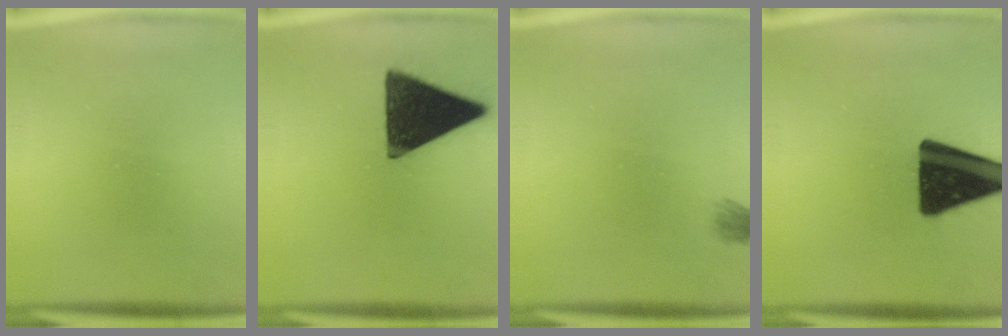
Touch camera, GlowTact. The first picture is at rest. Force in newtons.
{"total": 16.2}
{"total": 1.9}
{"total": 19.4}